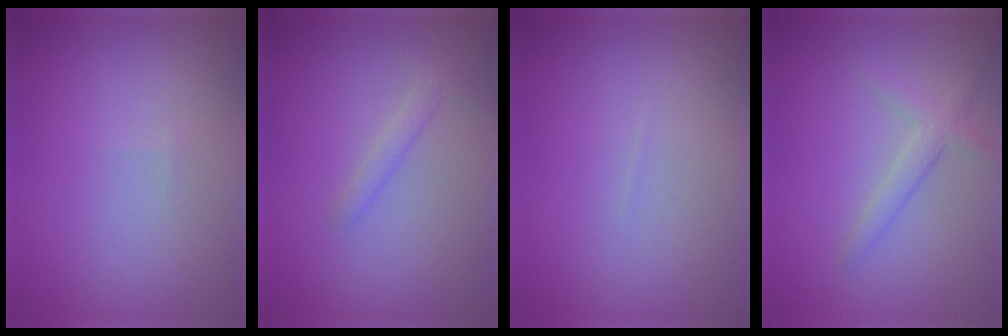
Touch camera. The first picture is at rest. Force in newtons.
{"total": 1.3, "press": 1.3, "slide": 0.1}
{"total": 0.0}
{"total": 2.0, "press": 2.0, "slide": 0.1}